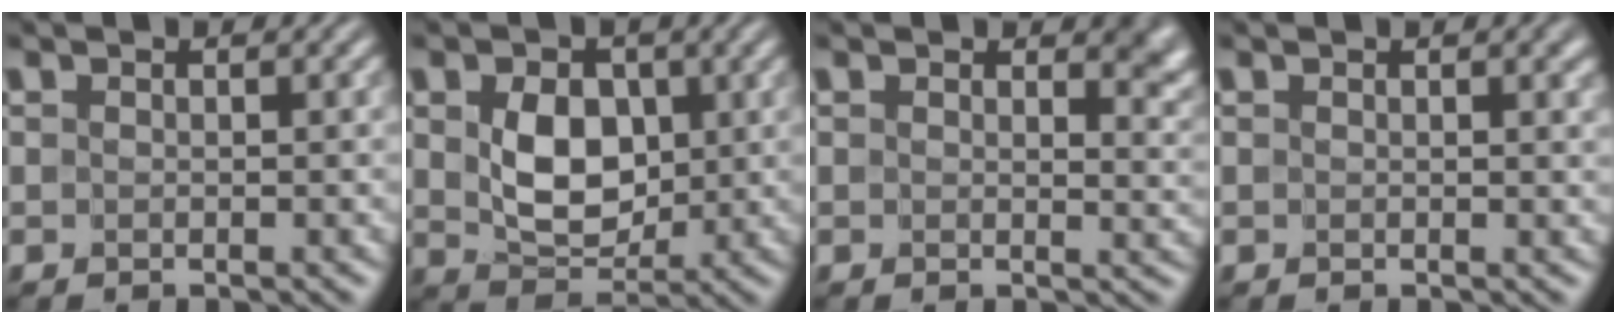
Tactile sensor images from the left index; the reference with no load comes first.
{"total": 4.4, "force": [0.6, 3.2, 3.0], "torque": [-0.062, -0.008, 0.013]}
{"total": 4.0, "force": [1.9, 2.1, 2.8], "torque": [-0.031, -0.008, 0.026]}
{"total": 2.2, "force": [1.0, 0.9, 1.8], "torque": [-0.016, 0.002, 0.010]}